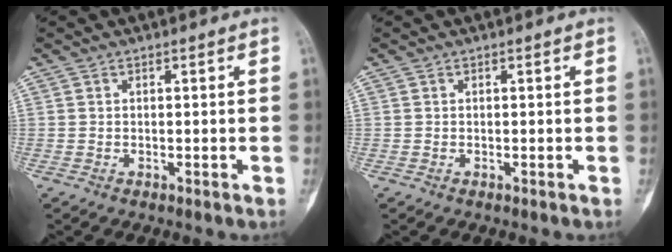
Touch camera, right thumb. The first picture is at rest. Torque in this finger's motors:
{"motor_torque": [0.12, 0.07, 0.38, 0.00, 0.02]}